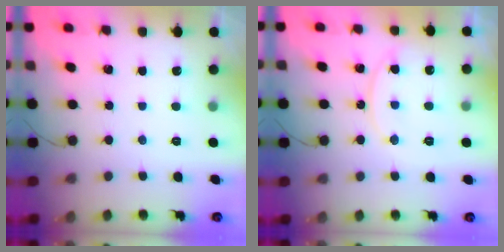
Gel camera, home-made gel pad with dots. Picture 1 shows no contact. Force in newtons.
{"total": 10.9, "press": 10.9, "slide": 0.7}